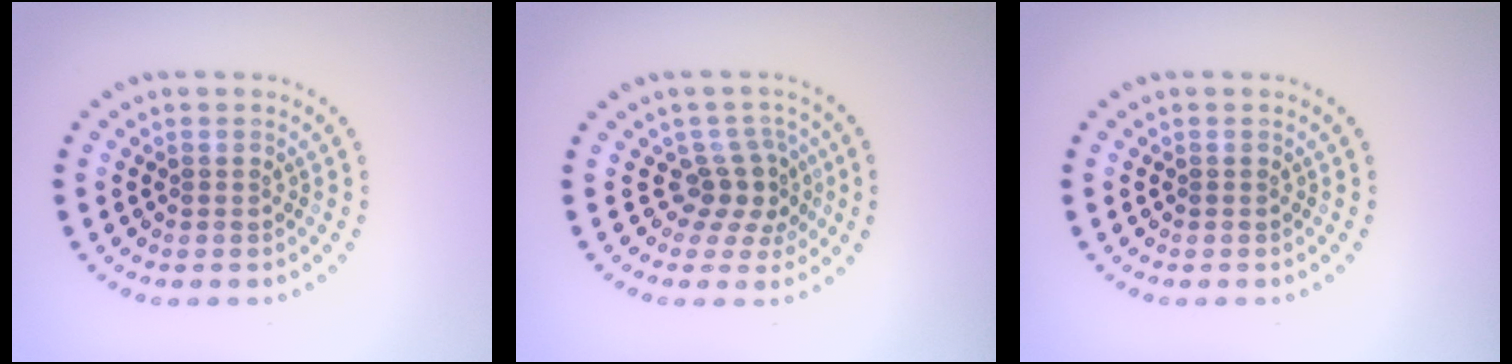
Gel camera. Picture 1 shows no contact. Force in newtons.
{"total": 2.9, "press": 2.0, "slide": 2.1}
{"total": 0.0}